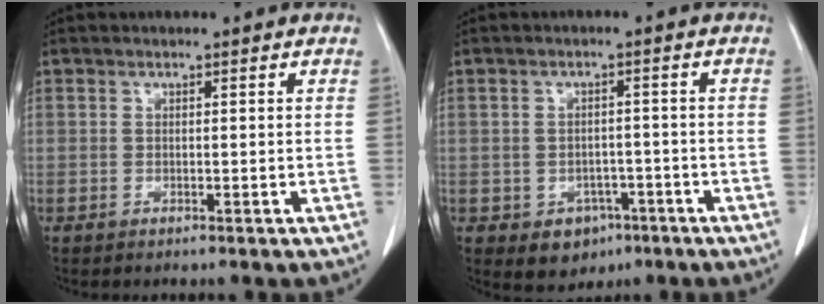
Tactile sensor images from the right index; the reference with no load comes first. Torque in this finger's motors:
{"motor_torque": [-0.06, -0.08, -0.05, -0.01]}